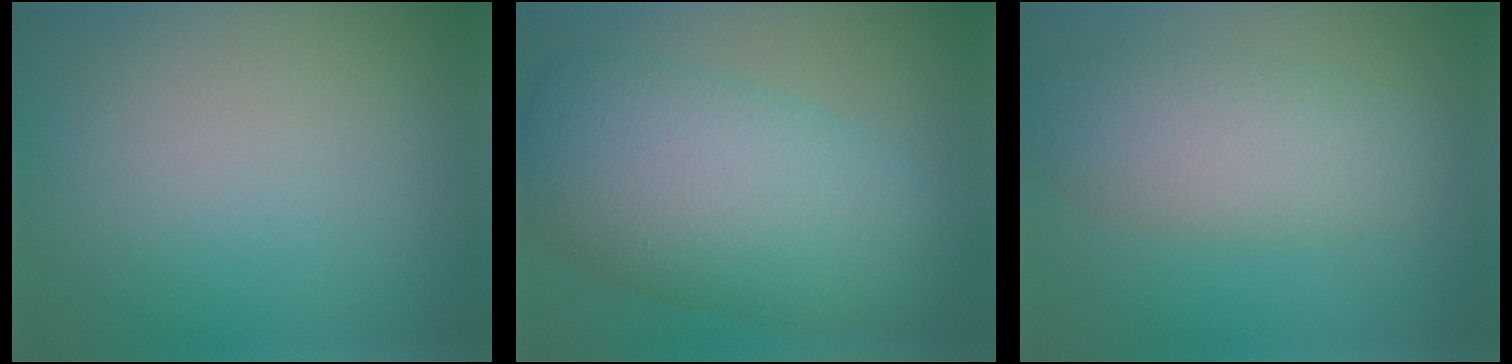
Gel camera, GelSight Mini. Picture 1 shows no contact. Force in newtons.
{"total": 11.0, "press": 11.0, "slide": 0.4}
{"total": 5.0, "press": 5.0, "slide": 0.1}